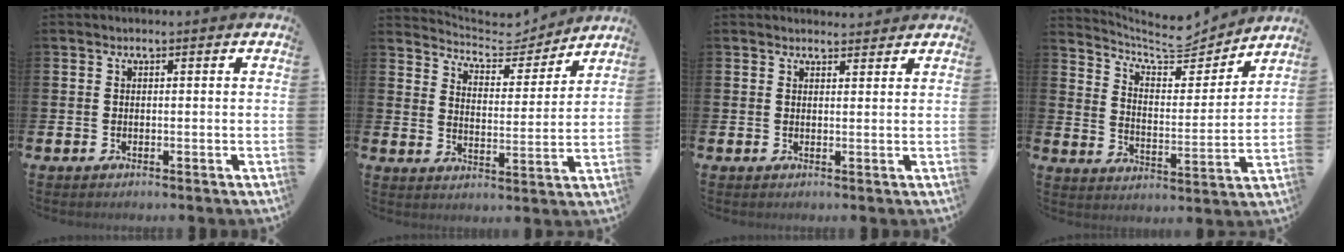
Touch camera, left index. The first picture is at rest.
{"total": 5.6, "force": [5.2, 2.0, 0.8], "torque": [-0.036, -0.043, 0.083]}
{"total": 1.7, "force": [1.7, 0.3, 0.0], "torque": [0.006, -0.008, 0.029]}
{"total": 7.6, "force": [7.0, 2.1, 2.1], "torque": [-0.062, -0.056, 0.117]}